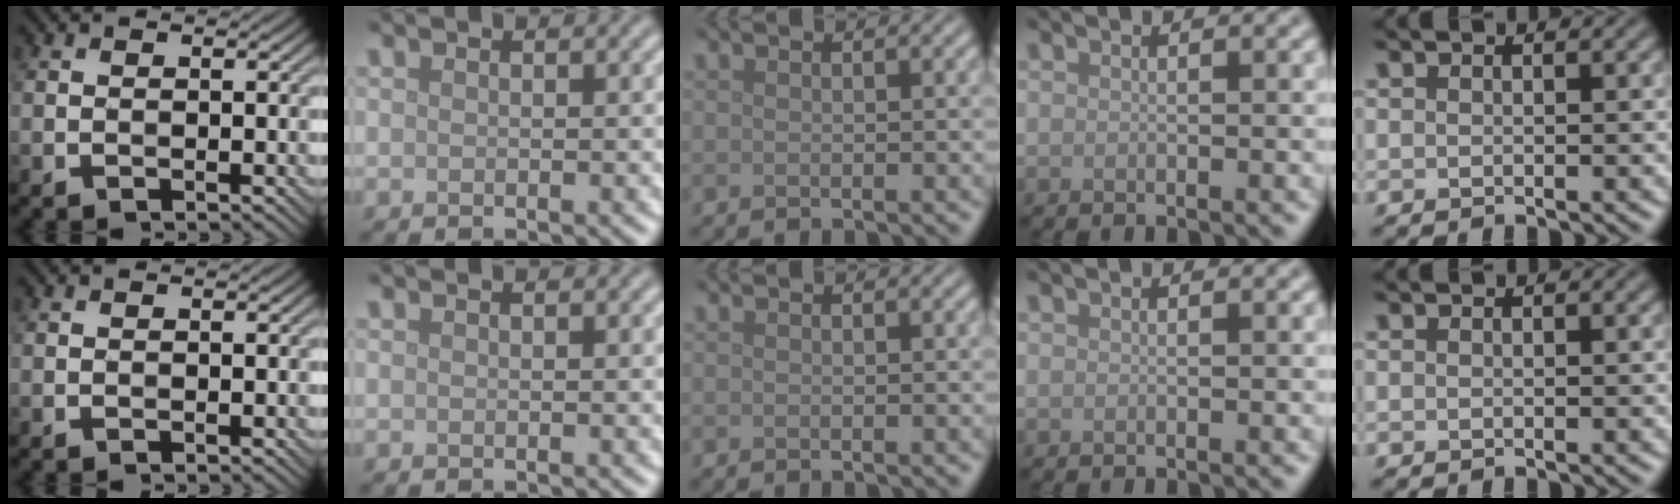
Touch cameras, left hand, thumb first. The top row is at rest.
{}